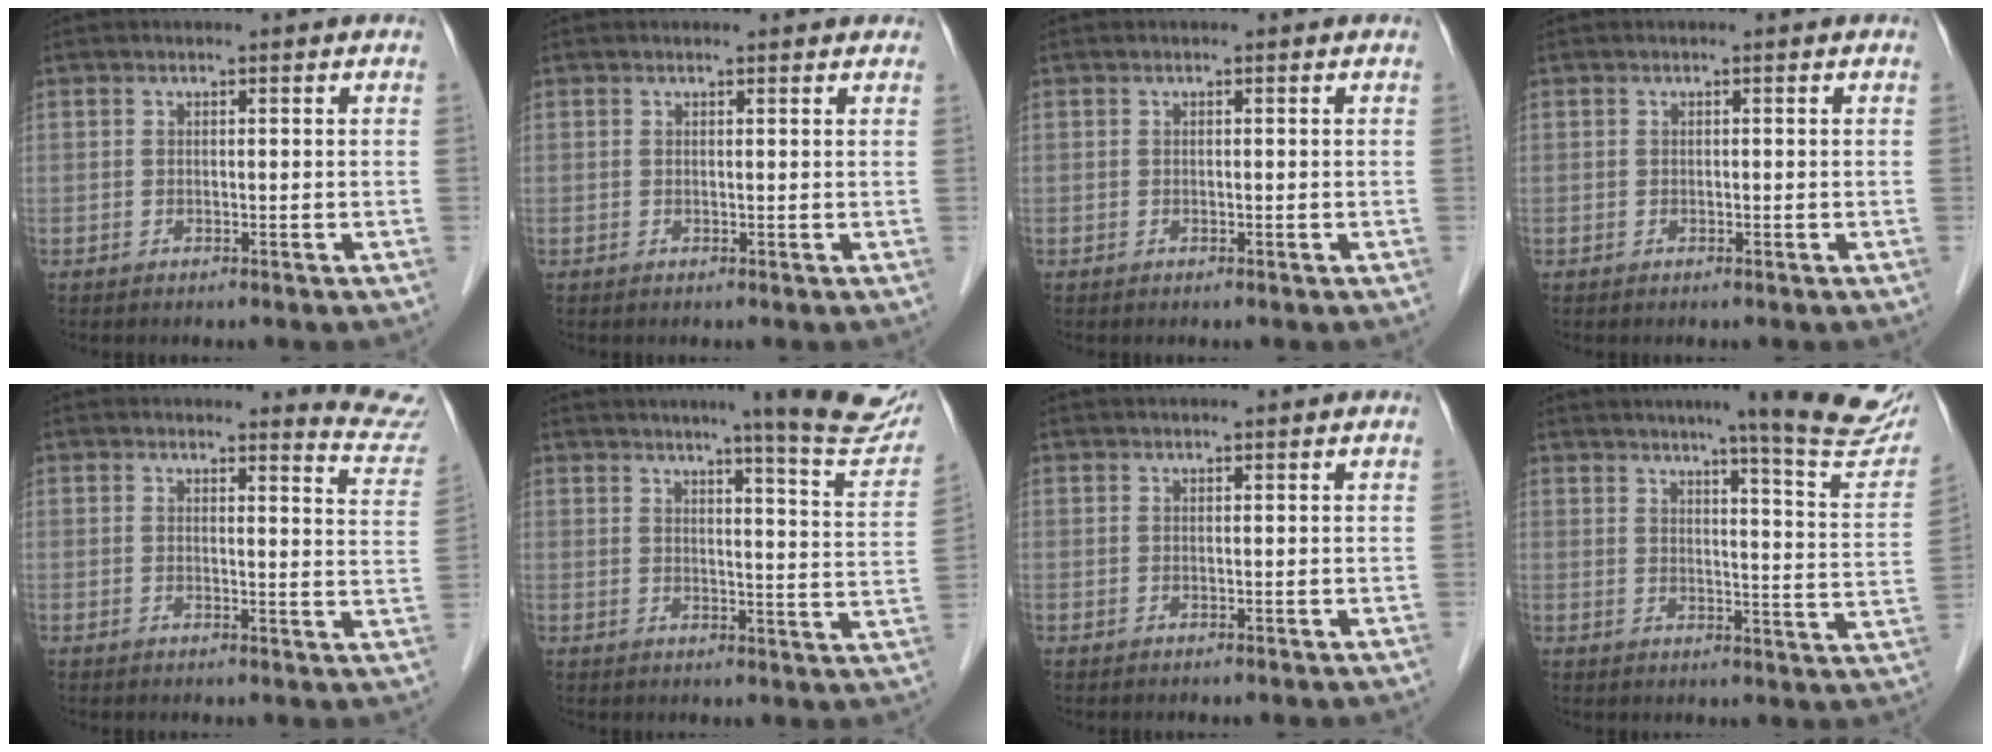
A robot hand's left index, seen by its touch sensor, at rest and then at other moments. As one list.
[{"total": 2.7, "force": [2.5, 0.7, 0.6], "torque": [-0.010, 0.006, 0.017]}, {"total": 0.0}, {"total": 0.0}, {"total": 6.7, "force": [6.6, -0.4, -0.3], "torque": [0.003, -0.071, 0.051]}, {"total": 13.9, "force": [11.7, 0.0, 7.6], "torque": [-0.082, -0.035, 0.123]}, {"total": 2.9, "force": [2.7, 0.0, 1.1], "torque": [-0.012, 0.029, 0.035]}, {"total": 16.3, "force": [13.6, -0.1, 8.9], "torque": [-0.101, -0.049, 0.150]}]